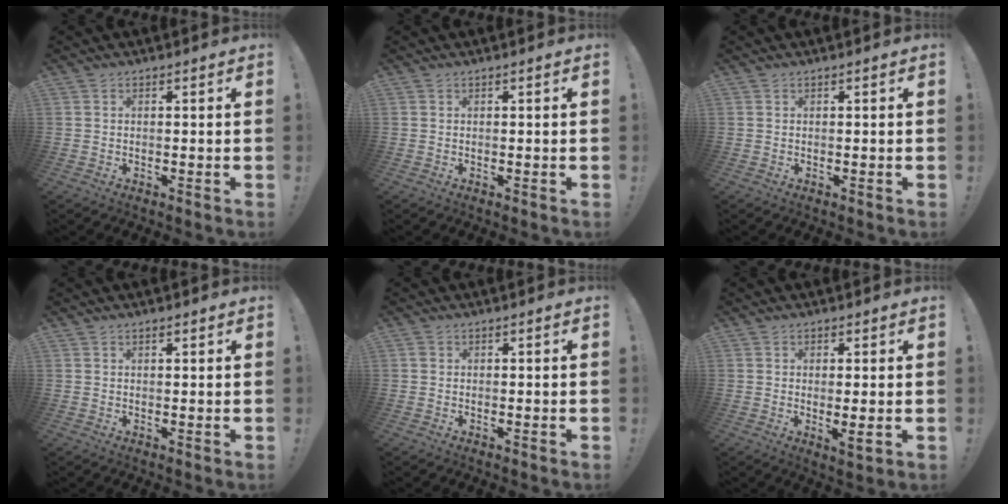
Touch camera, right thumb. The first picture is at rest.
{"total": 0.0}
{"total": 0.0}
{"total": 0.8, "force": [0.6, 0.3, 0.4], "torque": [0.005, -0.006, 0.009]}
{"total": 0.8, "force": [0.2, 0.7, 0.2], "torque": [-0.005, 0.003, 0.005]}
{"total": 4.0, "force": [0.4, 0.8, 3.9], "torque": [-0.042, -0.017, 0.008]}